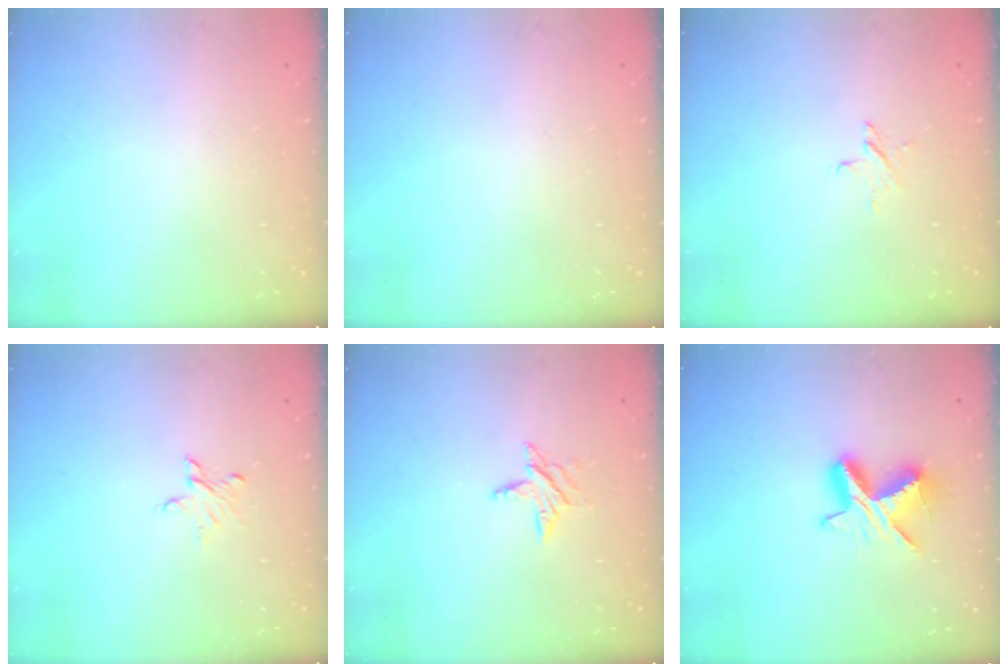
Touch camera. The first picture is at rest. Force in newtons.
{"total": 0.0}
{"total": 3.9, "press": 3.8, "slide": 0.3}
{"total": 3.6, "press": 3.6, "slide": 0.3}
{"total": 5.7, "press": 5.7, "slide": 0.6}
{"total": 9.3, "press": 9.3, "slide": 0.7}